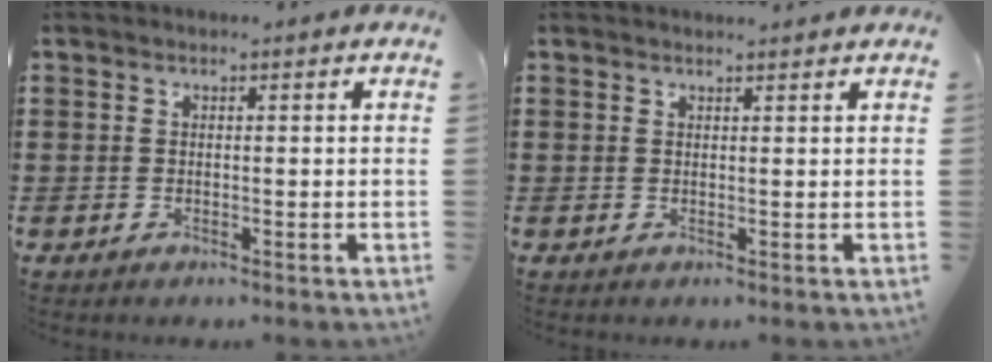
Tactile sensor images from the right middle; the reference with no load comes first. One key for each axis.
{"total": 0.9, "fx": 0.9, "fy": 0.0, "fz": 0.1, "tx": 0.003, "ty": -0.005, "tz": 0.015}